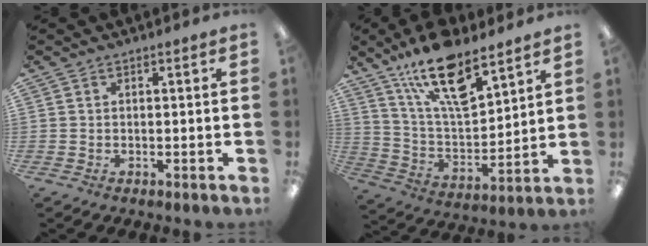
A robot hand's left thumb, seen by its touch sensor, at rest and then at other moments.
{"total": 18.9, "force": [12.7, 7.1, 12.0], "torque": [-0.210, -0.066, 0.218]}